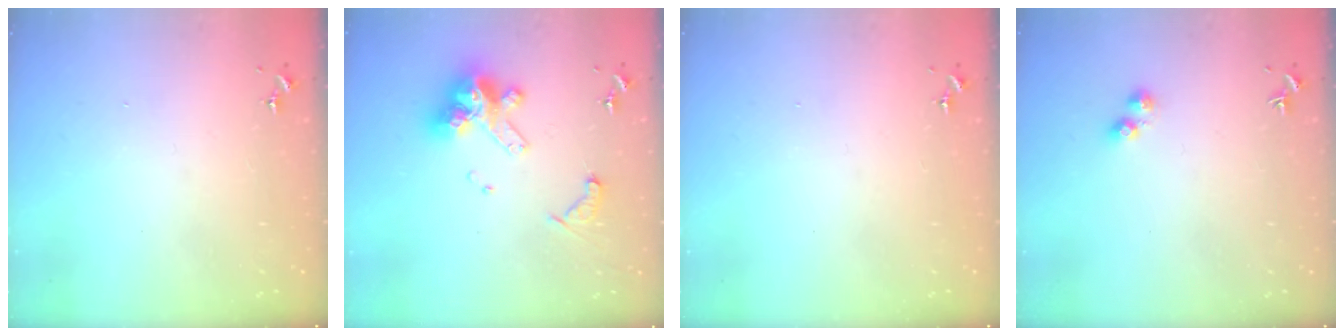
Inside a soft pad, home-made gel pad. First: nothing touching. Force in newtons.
{"total": 14.8, "press": 14.6, "slide": 2.4}
{"total": 0.0}
{"total": 2.8, "press": 2.8, "slide": 0.5}